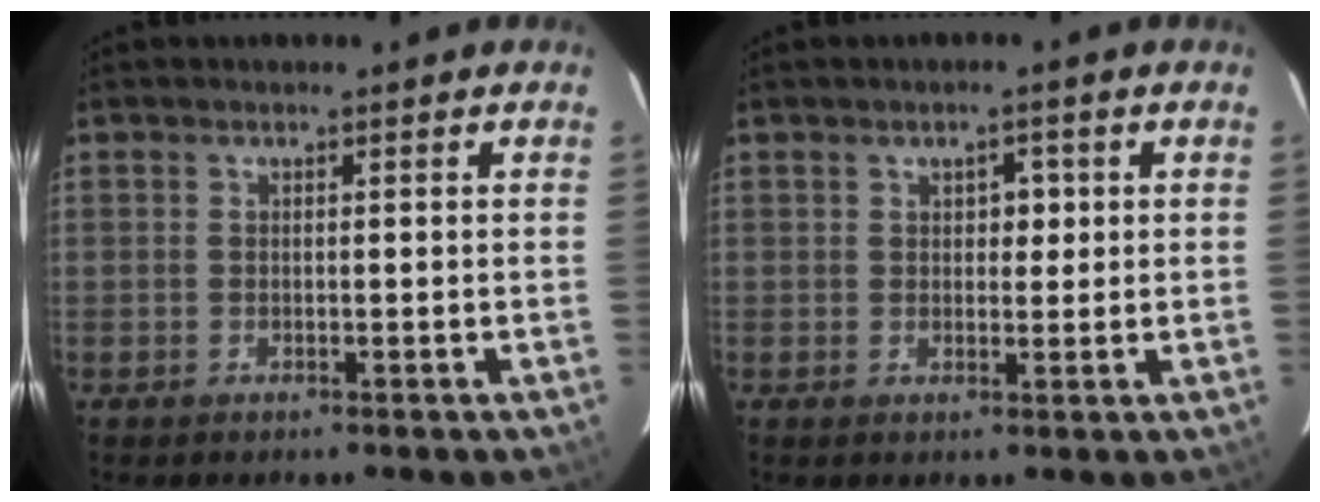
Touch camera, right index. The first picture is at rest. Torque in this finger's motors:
{"motor_torque": [0.02, -0.04, 0.03, 0.00]}